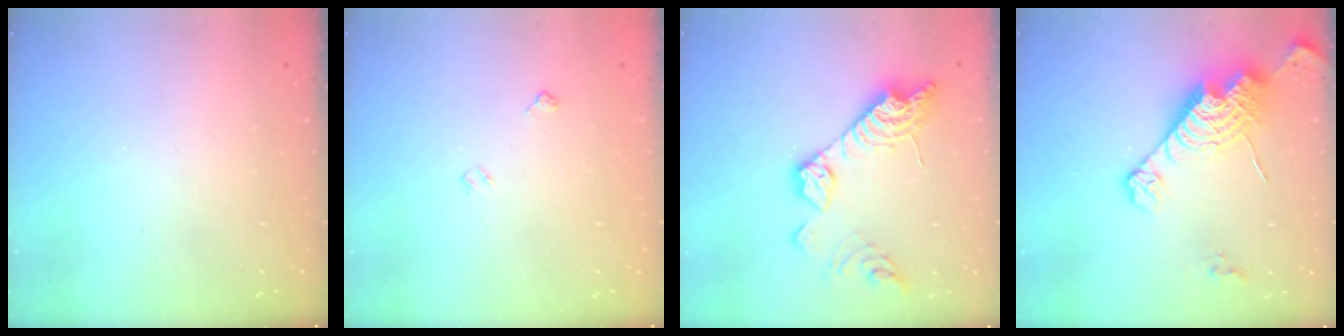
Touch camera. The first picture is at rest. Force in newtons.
{"total": 4.4, "press": 4.4, "slide": 0.6}
{"total": 16.8, "press": 16.7, "slide": 1.1}
{"total": 15.6, "press": 15.5, "slide": 1.3}